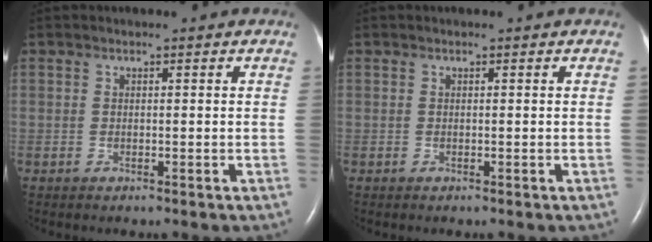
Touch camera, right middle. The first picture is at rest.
{"total": 0.0}